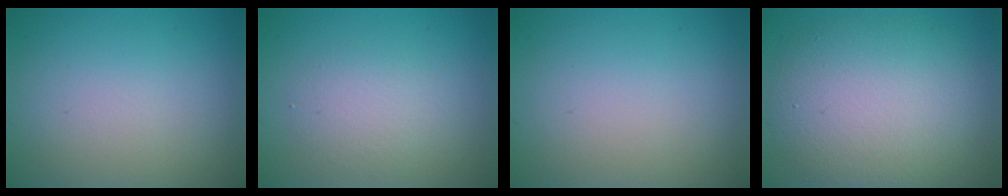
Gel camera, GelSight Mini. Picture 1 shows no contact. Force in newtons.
{"total": 2.3, "press": 2.3, "slide": 0.1}
{"total": 0.0}
{"total": 8.7, "press": 8.7, "slide": 0.7}